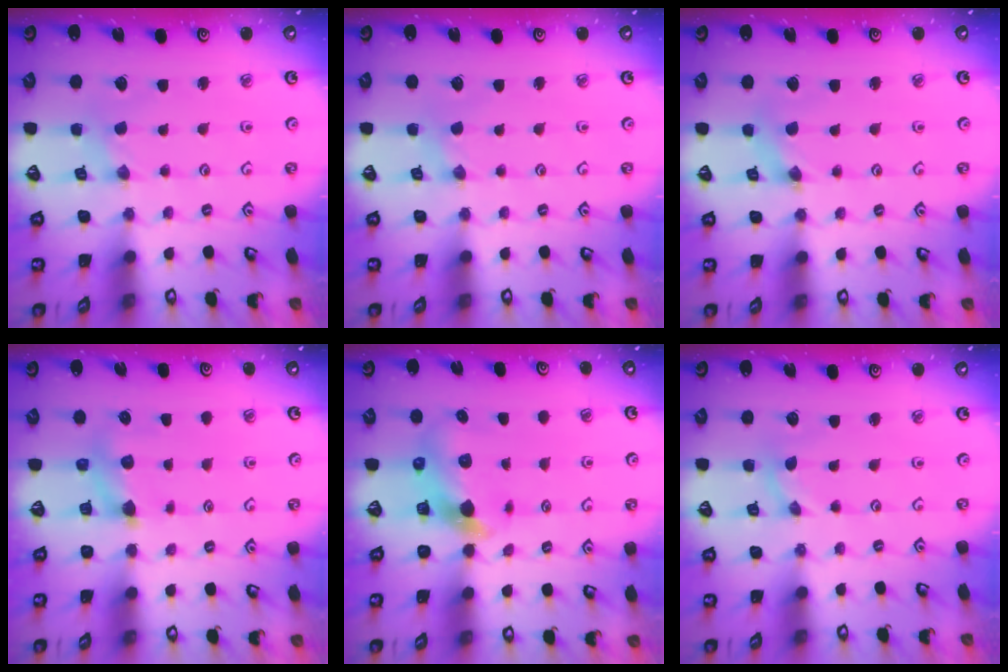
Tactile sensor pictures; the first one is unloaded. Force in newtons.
{"total": 0.5, "press": 0.5, "slide": 0.1}
{"total": 1.6, "press": 1.6, "slide": 0.3}
{"total": 4.9, "press": 4.9, "slide": 0.4}
{"total": 5.5, "press": 5.4, "slide": 0.7}
{"total": 0.0}